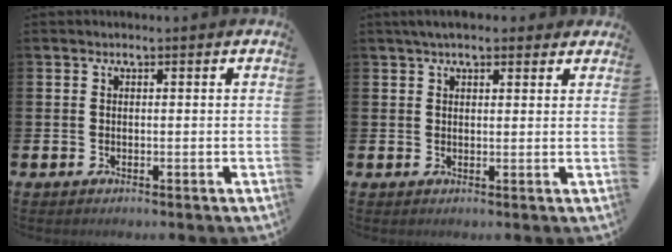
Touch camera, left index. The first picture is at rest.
{"total": 3.4, "force": [2.9, 1.2, 1.4], "torque": [-0.028, 0.000, 0.051]}